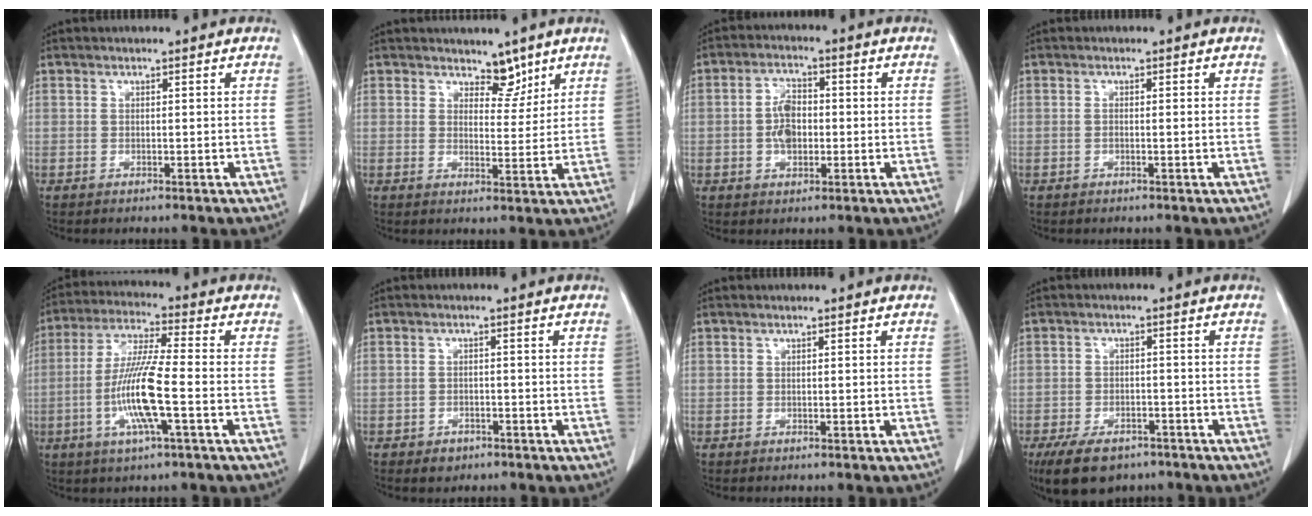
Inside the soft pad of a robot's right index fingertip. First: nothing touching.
{"total": 3.9, "force": [3.1, 1.9, 1.3], "torque": [-0.007, -0.006, 0.050]}
{"total": 5.4, "force": [-0.5, 3.1, 4.4], "torque": [-0.089, 0.009, -0.010]}
{"total": 0.8, "force": [-0.1, 0.1, 0.8], "torque": [-0.015, 0.000, 0.000]}
{"total": 11.6, "force": [-2.9, 0.5, 11.2], "torque": [-0.225, -0.008, -0.062]}
{"total": 2.1, "force": [-1.3, 1.6, 0.6], "torque": [-0.005, 0.006, -0.009]}
{"total": 0.0}
{"total": 8.7, "force": [-6.3, 4.4, 4.1], "torque": [-0.071, -0.003, -0.098]}